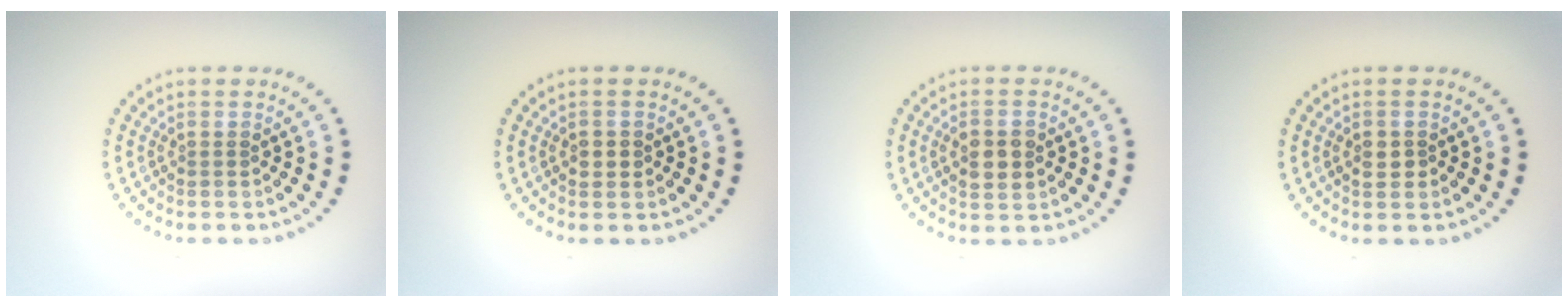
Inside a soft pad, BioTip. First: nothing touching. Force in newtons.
{"total": 1.0, "press": 0.9, "slide": 0.1}
{"total": 2.8, "press": 2.8, "slide": 0.2}
{"total": 1.3, "press": 1.3, "slide": 0.2}